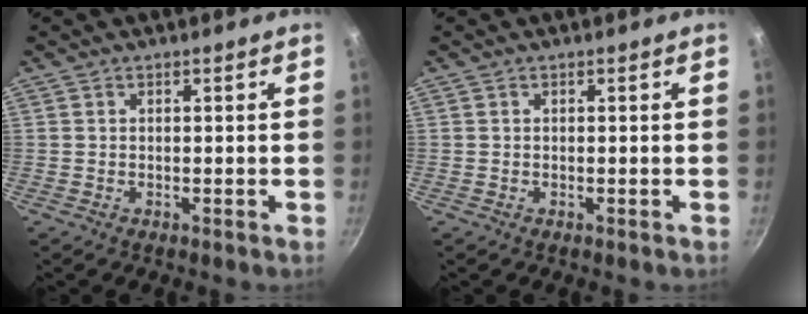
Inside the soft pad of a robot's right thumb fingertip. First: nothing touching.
{"total": 0.0}